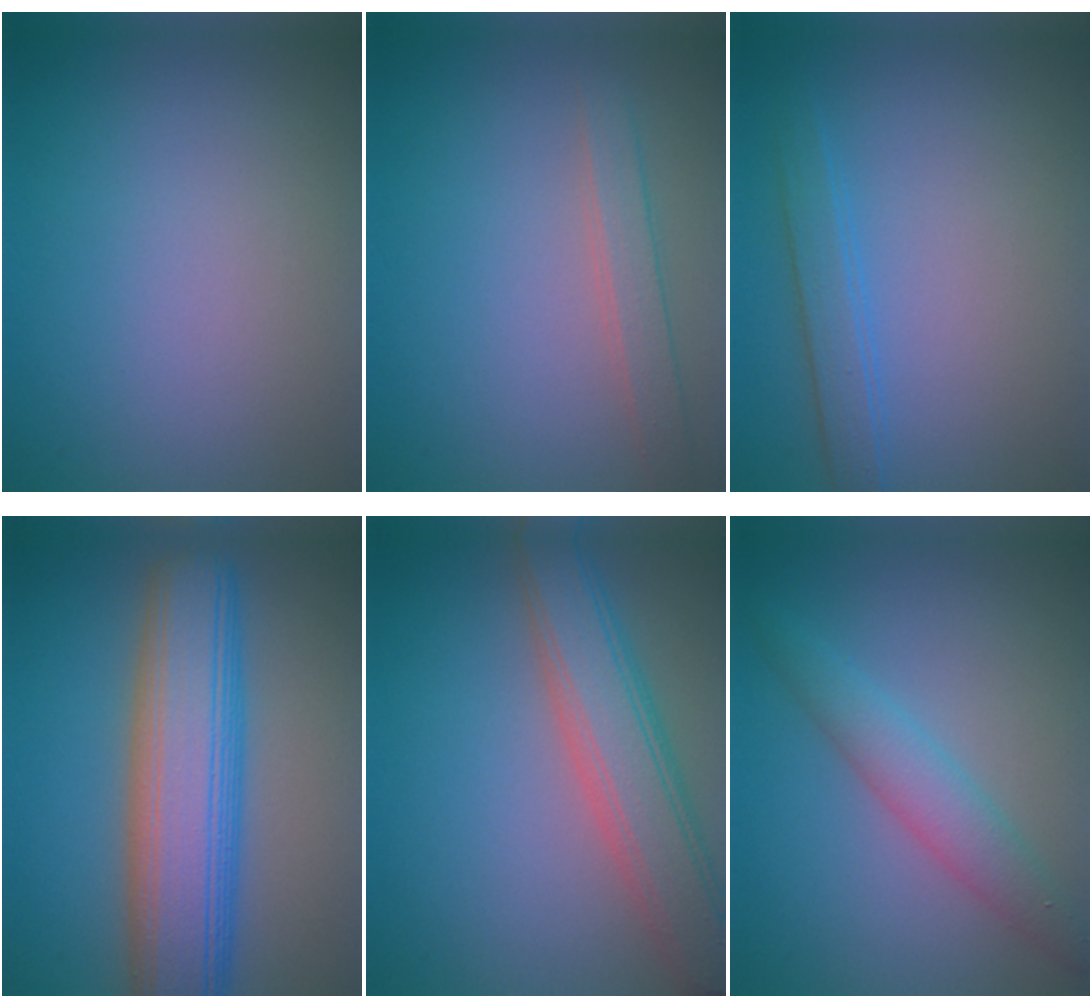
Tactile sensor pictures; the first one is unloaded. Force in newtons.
{"total": 2.2, "press": 2.2, "slide": 0.2}
{"total": 2.3, "press": 2.3, "slide": 0.1}
{"total": 10.5, "press": 10.5, "slide": 0.5}
{"total": 6.6, "press": 6.6, "slide": 0.4}
{"total": 3.3, "press": 3.3, "slide": 0.0}